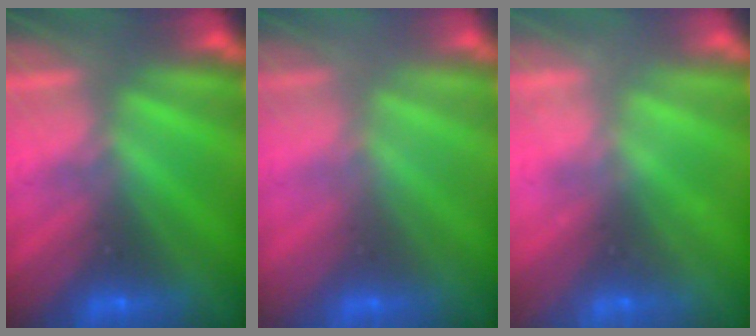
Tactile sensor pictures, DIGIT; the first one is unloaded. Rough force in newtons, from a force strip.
{"total": 2.9}
{"total": 2.1}